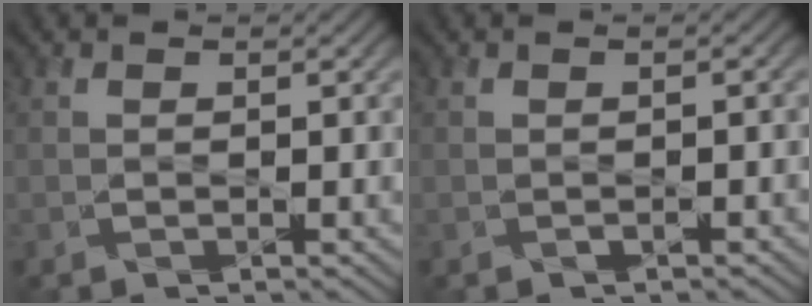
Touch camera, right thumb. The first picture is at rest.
{"total": 1.0, "force": [-0.7, 0.3, 0.7], "torque": [-0.014, -0.004, -0.009]}